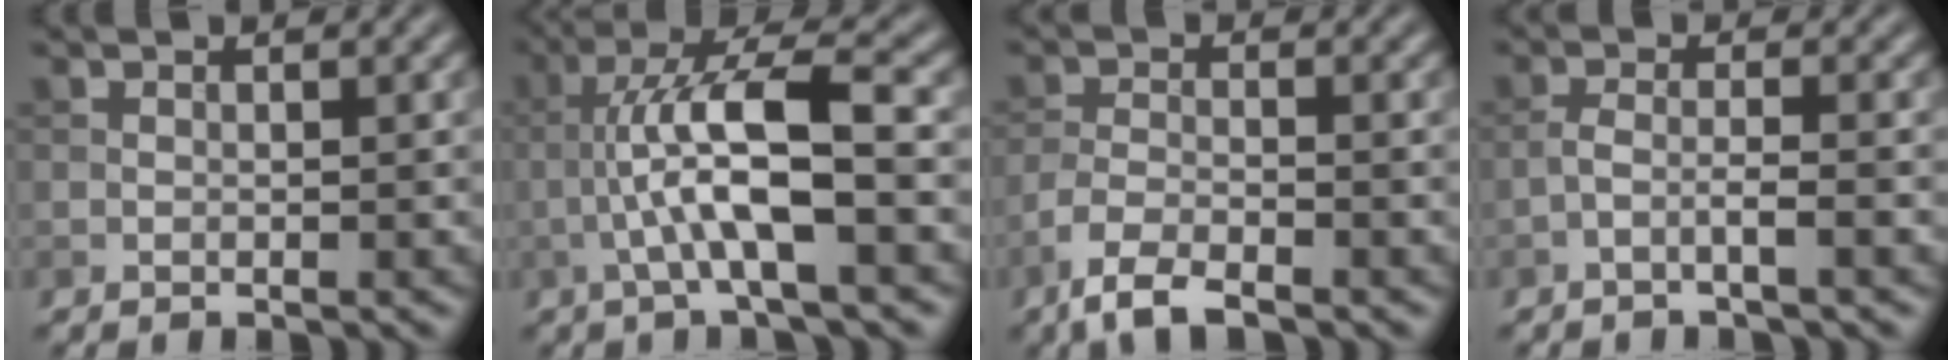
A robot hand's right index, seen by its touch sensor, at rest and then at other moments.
{"total": 7.2, "force": [-1.4, 1.2, 7.0], "torque": [-0.124, 0.021, -0.028]}
{"total": 3.9, "force": [-3.0, 0.9, 2.3], "torque": [-0.050, -0.006, -0.070]}
{"total": 1.9, "force": [-0.9, 0.3, 1.7], "torque": [-0.030, 0.008, -0.026]}